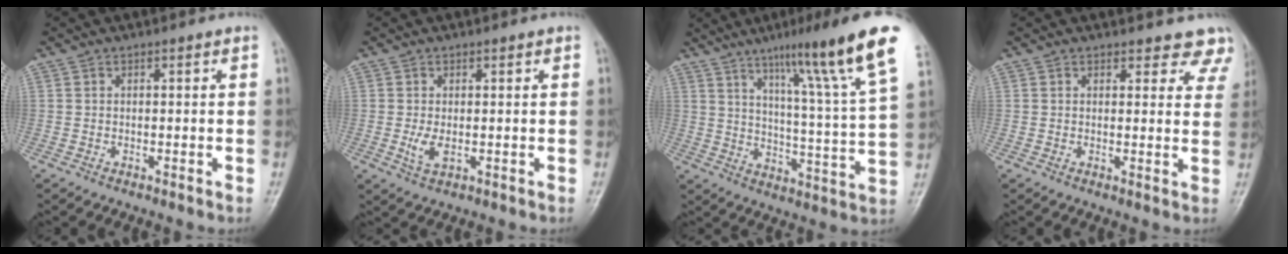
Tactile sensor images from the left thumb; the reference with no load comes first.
{"total": 2.9, "force": [-0.1, 1.6, 2.3], "torque": [-0.049, -0.010, 0.004]}
{"total": 19.3, "force": [11.8, 1.0, 15.2], "torque": [-0.207, -0.052, 0.171]}
{"total": 6.8, "force": [6.1, 2.9, 0.4], "torque": [0.047, -0.026, 0.042]}